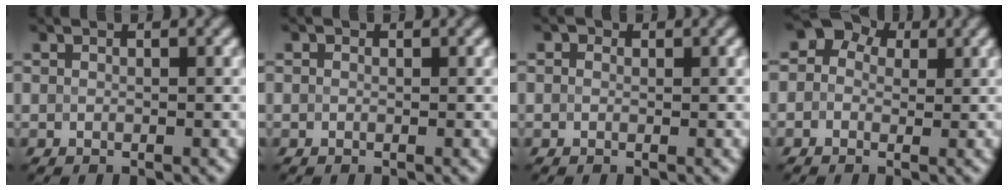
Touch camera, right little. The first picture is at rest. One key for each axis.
{"total": 0.9, "fx": 0.4, "fy": 0.7, "fz": 0.4, "tx": -0.006, "ty": 0.006, "tz": -0.005}
{"total": 2.2, "fx": 1.2, "fy": 1.6, "fz": 0.9, "tx": -0.023, "ty": 0.011, "tz": 0.000}
{"total": 10.2, "fx": 3.4, "fy": 8.7, "fz": 4.1, "tx": -0.115, "ty": 0.047, "tz": 0.019}